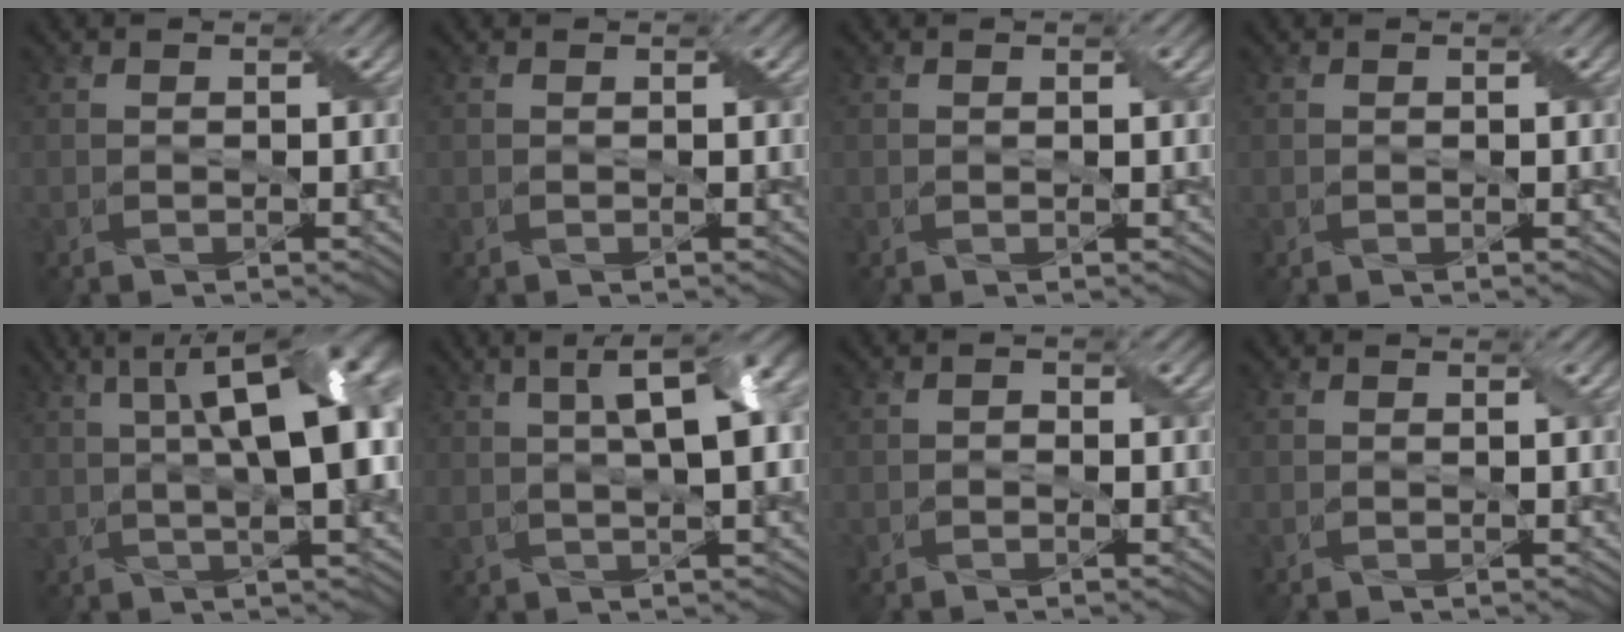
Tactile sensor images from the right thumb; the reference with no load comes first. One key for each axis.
{"total": 0.0}
{"total": 0.7, "fx": 0.2, "fy": 0.3, "fz": 0.6, "tx": -0.010, "ty": 0.000, "tz": 0.003}
{"total": 0.0}
{"total": 14.3, "fx": 2.4, "fy": 5.0, "fz": 13.1, "tx": -0.184, "ty": 0.024, "tz": 0.026}
{"total": 10.3, "fx": 2.7, "fy": 3.1, "fz": 9.4, "tx": -0.141, "ty": 0.024, "tz": 0.032}
{"total": 1.5, "fx": -0.2, "fy": 1.0, "fz": 1.1, "tx": -0.014, "ty": -0.001, "tz": -0.004}
{"total": 0.7, "fx": 0.2, "fy": 0.2, "fz": 0.6, "tx": -0.011, "ty": 0.000, "tz": 0.004}